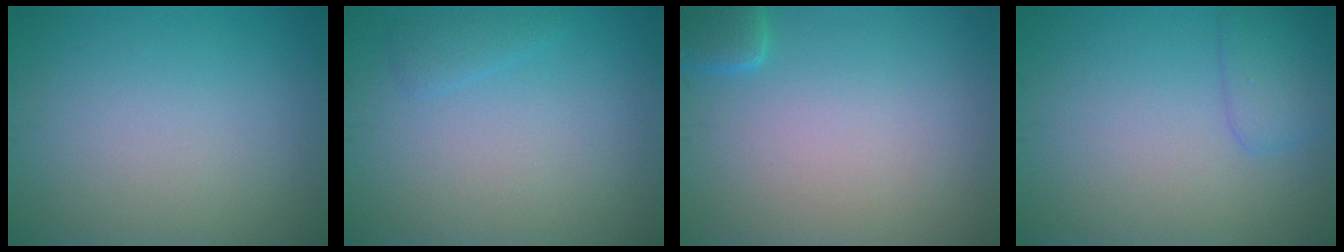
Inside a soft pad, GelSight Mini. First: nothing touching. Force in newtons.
{"total": 1.1, "press": 1.1, "slide": 0.1}
{"total": 1.9, "press": 1.9, "slide": 0.2}
{"total": 2.2, "press": 2.2, "slide": 0.2}